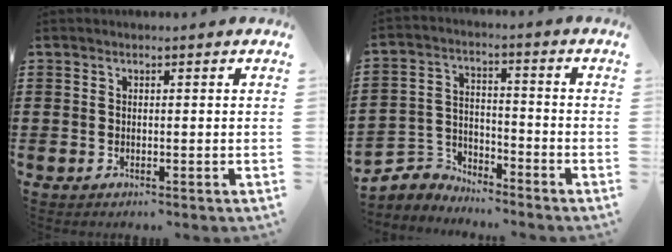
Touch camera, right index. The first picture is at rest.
{"total": 4.8, "force": [-4.4, 1.9, 0.3], "torque": [-0.033, 0.000, -0.097]}